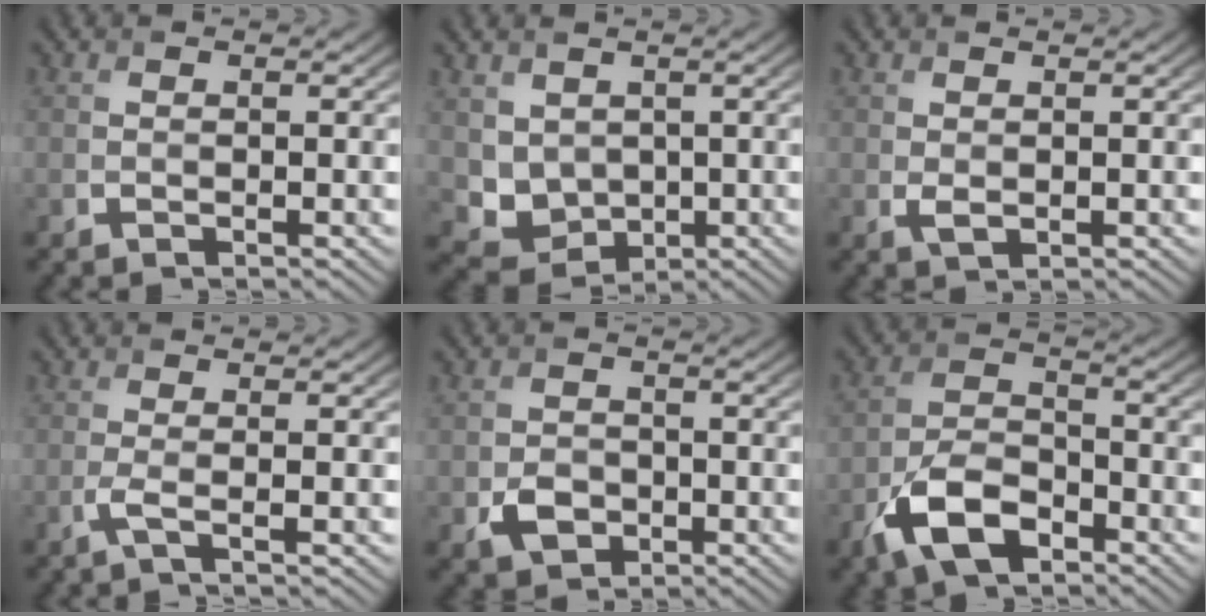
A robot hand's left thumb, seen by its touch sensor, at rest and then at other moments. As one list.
[{"total": 4.7, "force": [1.2, 4.0, 2.2], "torque": [-0.066, -0.016, 0.027]}, {"total": 1.1, "force": [0.1, 0.7, 0.9], "torque": [-0.022, -0.004, 0.006]}, {"total": 1.8, "force": [-0.5, 0.2, 1.7], "torque": [-0.038, 0.002, -0.021]}, {"total": 3.2, "force": [-1.3, 2.5, 1.5], "torque": [-0.026, -0.006, -0.025]}, {"total": 7.9, "force": [-4.6, 4.0, 5.1], "torque": [-0.103, -0.001, -0.102]}]